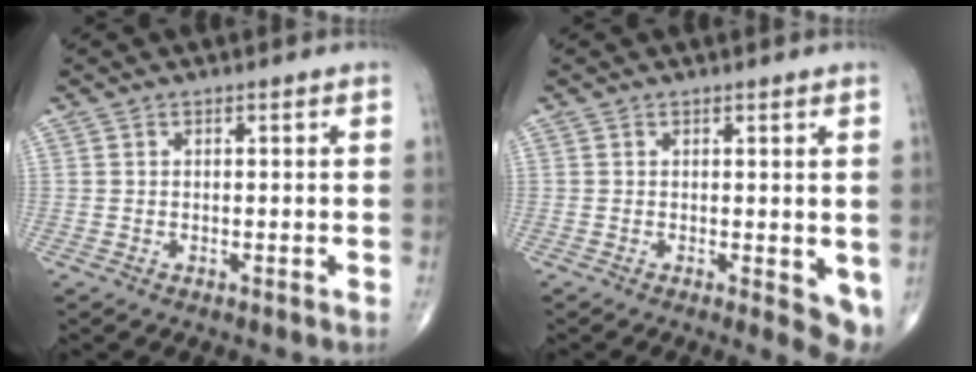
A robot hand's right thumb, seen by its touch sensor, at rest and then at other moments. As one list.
[{"total": 4.6, "force": [-0.1, 1.6, 4.3], "torque": [-0.046, -0.012, -0.002]}]